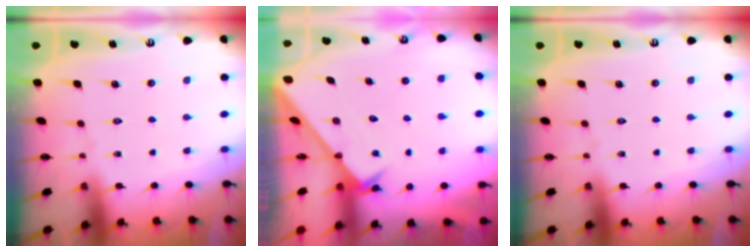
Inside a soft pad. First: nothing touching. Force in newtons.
{"total": 2.5, "press": 2.5, "slide": 0.2}
{"total": 0.0}